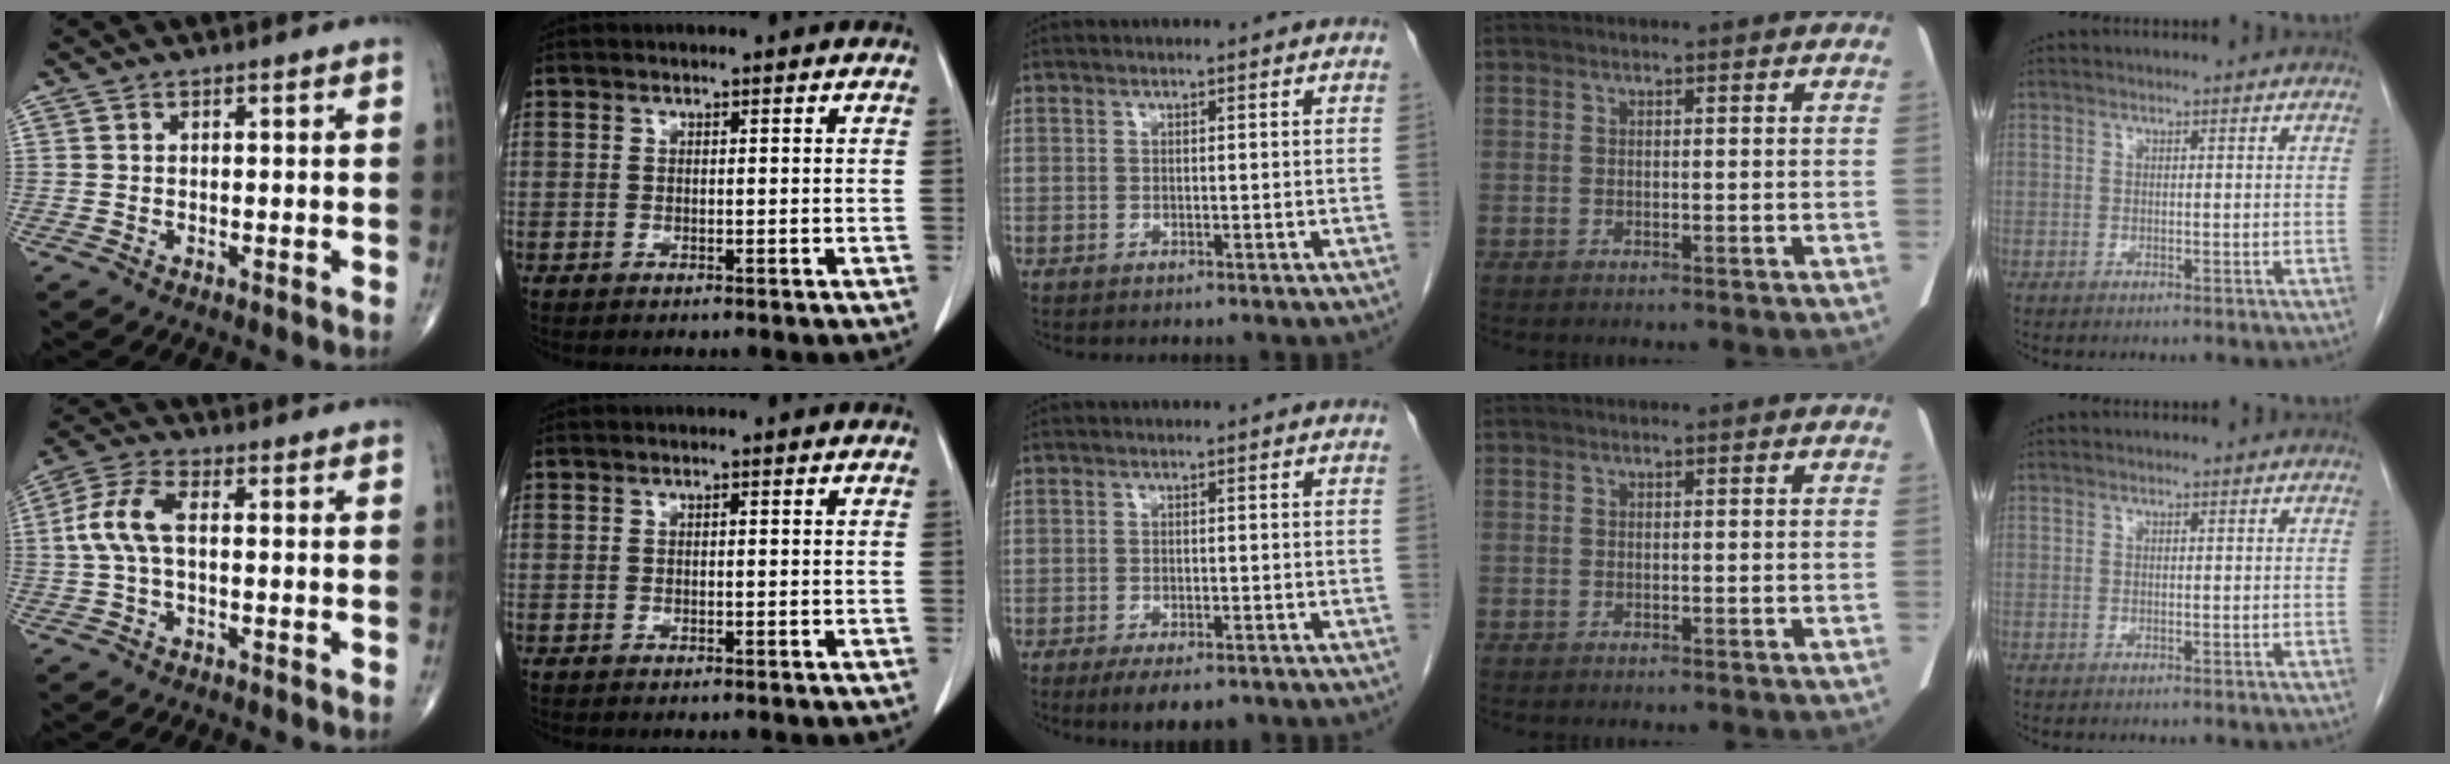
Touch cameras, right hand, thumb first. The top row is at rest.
{"thumb": {"total": 7.4, "force": [0.2, 3.4, 6.6], "torque": [-0.158, 0.023, -0.001]}, "middle": {"total": 5.7, "force": [-4.0, 2.0, 3.5], "torque": [-0.048, -0.007, -0.058]}}